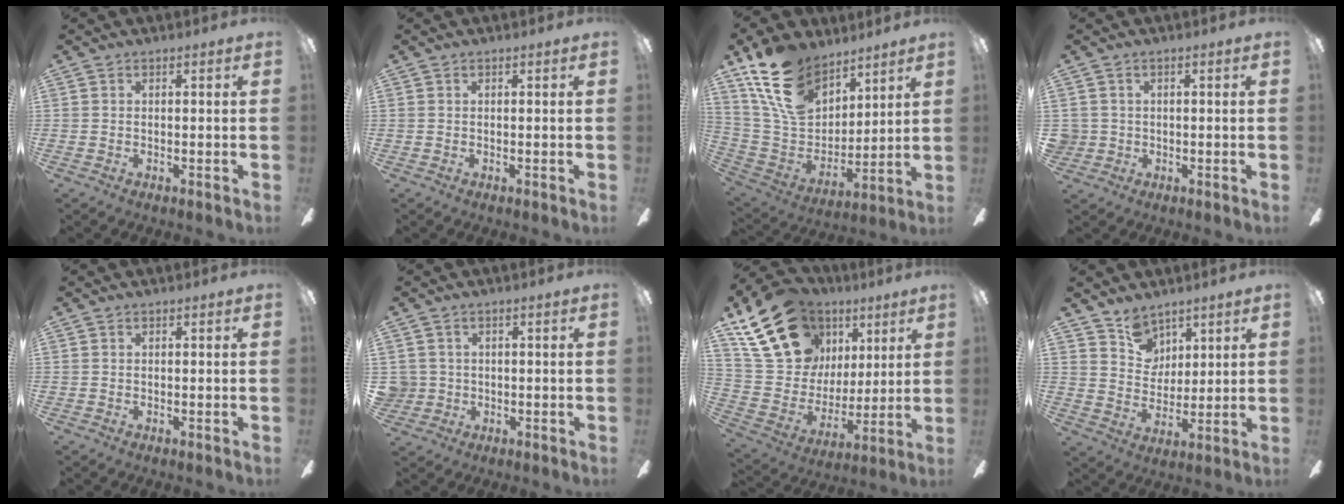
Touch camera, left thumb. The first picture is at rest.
{"total": 0.0}
{"total": 19.4, "force": [12.6, 11.4, 9.5], "torque": [-0.204, -0.056, 0.238]}
{"total": 2.6, "force": [0.2, 2.6, 0.1], "torque": [-0.008, 0.007, 0.002]}
{"total": 0.0}
{"total": 4.0, "force": [0.6, 3.9, 0.3], "torque": [-0.017, 0.008, 0.011]}
{"total": 23.7, "force": [12.9, 16.2, 11.6], "torque": [-0.214, -0.048, 0.249]}
{"total": 8.7, "force": [6.4, 5.8, 1.3], "torque": [-0.020, -0.038, 0.123]}